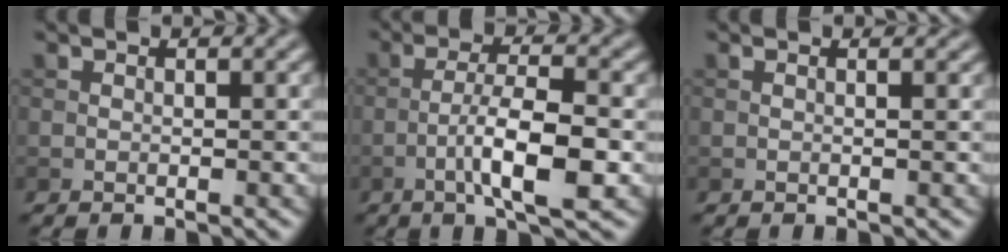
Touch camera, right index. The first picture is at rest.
{"total": 6.4, "force": [-2.2, 1.4, 5.8], "torque": [-0.102, 0.007, -0.039]}
{"total": 0.9, "force": [0.4, 0.4, 0.7], "torque": [-0.010, 0.002, -0.004]}